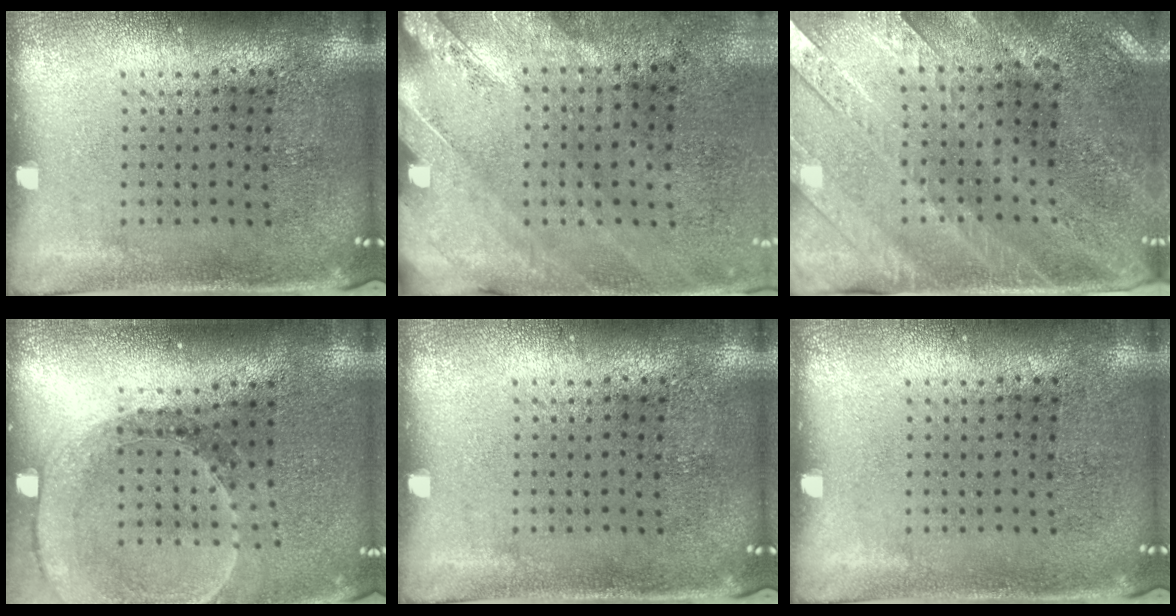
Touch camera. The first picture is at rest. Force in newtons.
{"total": 2.4, "press": 2.0, "slide": 1.3}
{"total": 3.0, "press": 2.6, "slide": 1.4}
{"total": 1.5, "press": 1.5, "slide": 0.1}
{"total": 0.0}
{"total": 0.0}